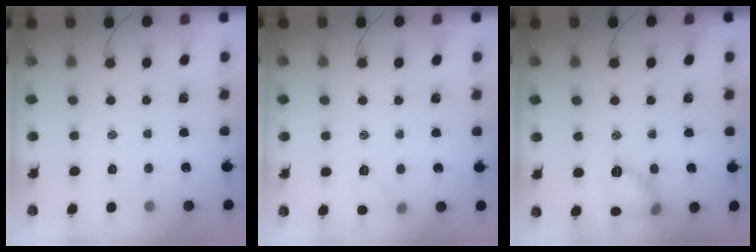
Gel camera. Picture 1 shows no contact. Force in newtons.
{"total": 5.9, "press": 5.6, "slide": 1.7}
{"total": 11.1, "press": 11.0, "slide": 0.7}